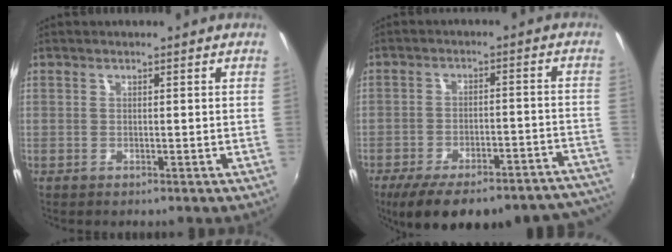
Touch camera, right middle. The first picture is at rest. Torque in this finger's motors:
{"motor_torque": [1.32, -0.82, 0.35, 0.13]}